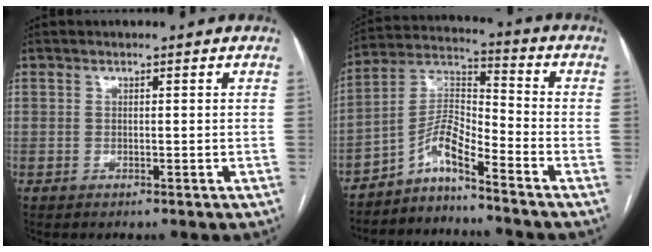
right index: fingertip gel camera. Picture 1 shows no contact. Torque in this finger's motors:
{"motor_torque": [0.52, -0.38, 0.11, 0.07]}